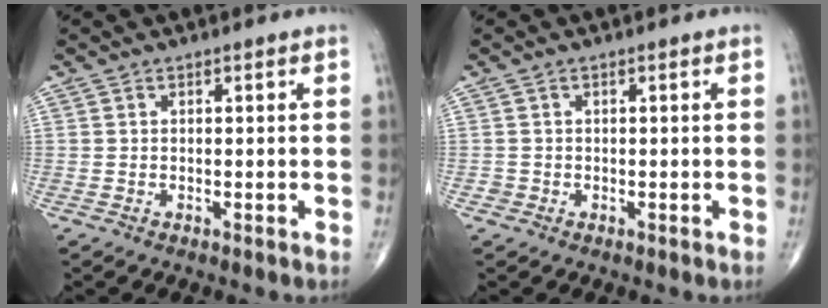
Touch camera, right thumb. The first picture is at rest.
{"total": 0.8, "force": [-0.2, 0.8, 0.0], "torque": [0.009, 0.004, -0.005]}